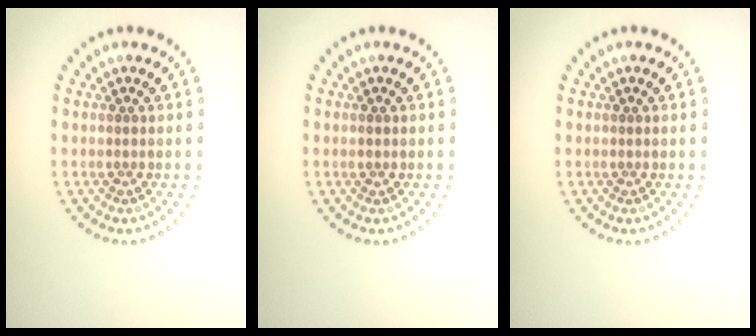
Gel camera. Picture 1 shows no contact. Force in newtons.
{"total": 0.7, "press": 0.7, "slide": 0.1}
{"total": 0.0}